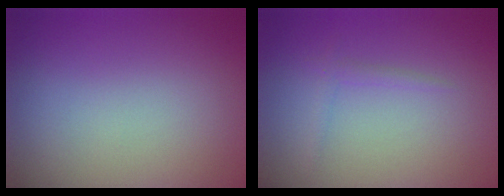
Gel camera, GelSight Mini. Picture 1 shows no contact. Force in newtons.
{"total": 0.8, "press": 0.8, "slide": 0.0}